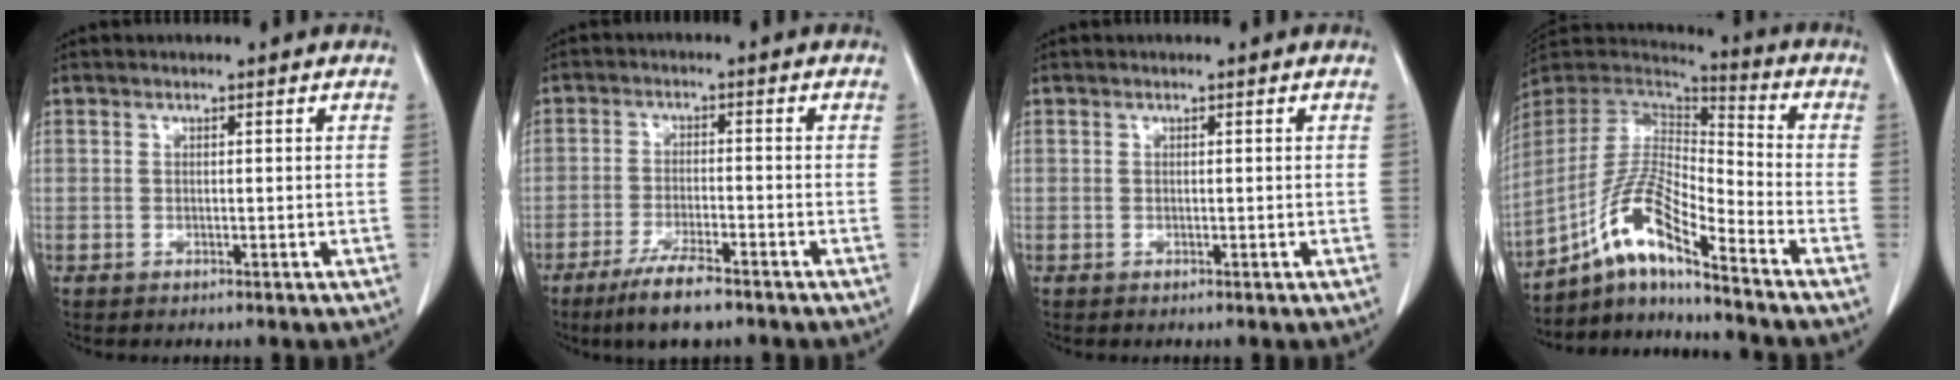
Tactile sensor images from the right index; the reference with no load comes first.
{"total": 7.5, "force": [-5.5, 1.0, 5.0], "torque": [-0.092, -0.017, -0.092]}
{"total": 0.0}
{"total": 13.6, "force": [-8.7, 1.6, 10.3], "torque": [-0.214, 0.009, -0.162]}